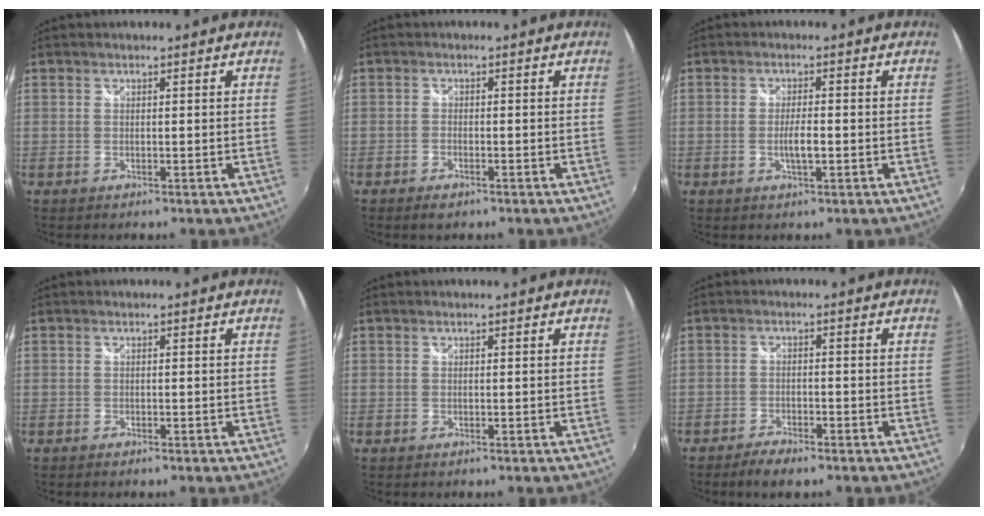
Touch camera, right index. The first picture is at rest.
{"total": 2.2, "force": [-1.6, 1.0, 1.1], "torque": [-0.031, -0.002, -0.031]}
{"total": 3.0, "force": [-0.8, 0.5, 2.9], "torque": [-0.052, -0.002, -0.013]}
{"total": 0.7, "force": [-0.6, 0.3, 0.2], "torque": [-0.008, -0.003, -0.013]}
{"total": 0.0}
{"total": 4.5, "force": [-3.6, 1.3, 2.4], "torque": [-0.063, -0.003, -0.067]}